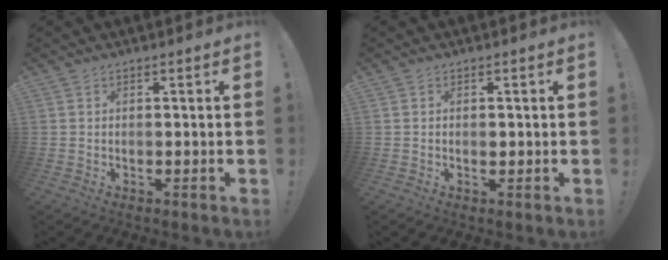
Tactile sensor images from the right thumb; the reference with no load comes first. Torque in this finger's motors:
{"motor_torque": [-0.07, 0.14, -0.26, 0.22, -0.04]}